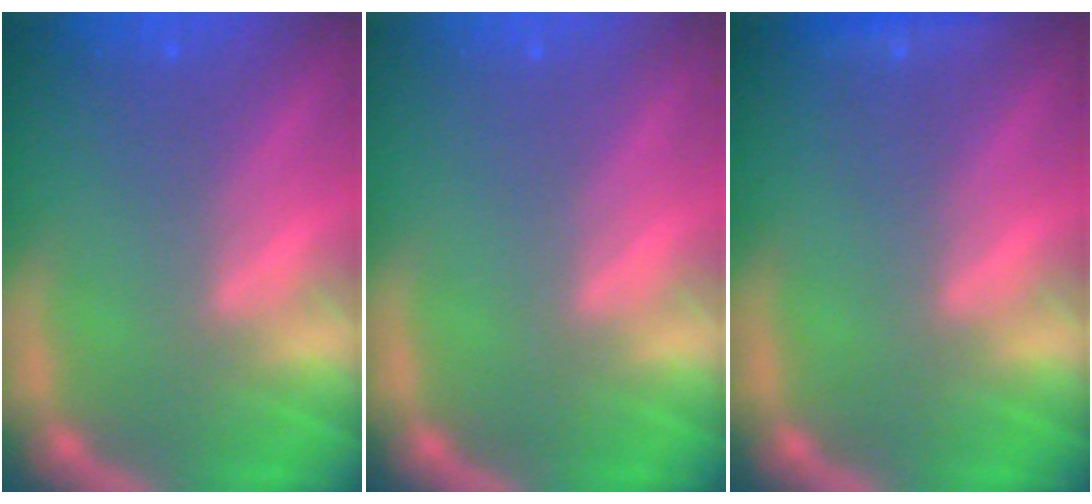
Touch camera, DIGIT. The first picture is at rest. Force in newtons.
{"total": 0.0}
{"total": 0.9}